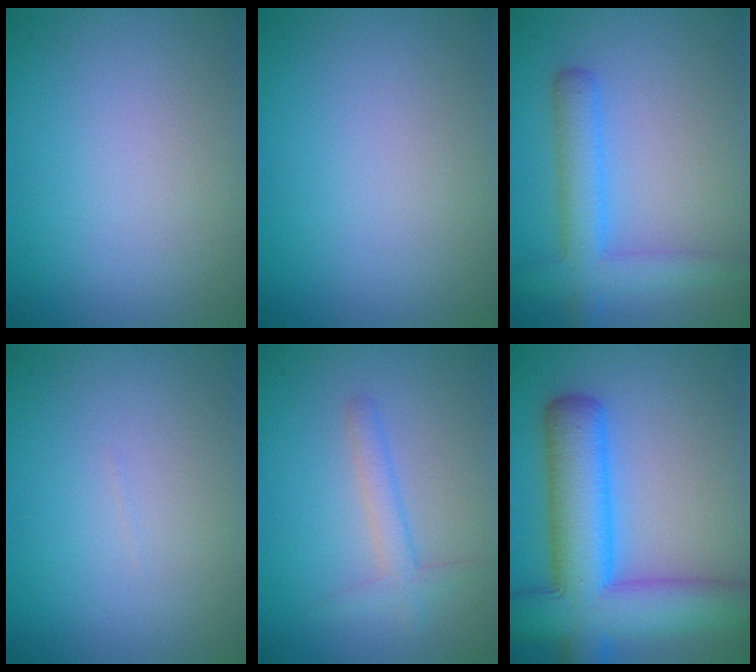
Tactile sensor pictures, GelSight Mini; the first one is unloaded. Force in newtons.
{"total": 0.0}
{"total": 4.2, "press": 4.2, "slide": 0.2}
{"total": 0.0}
{"total": 2.0, "press": 2.0, "slide": 0.1}
{"total": 11.0, "press": 11.0, "slide": 0.4}